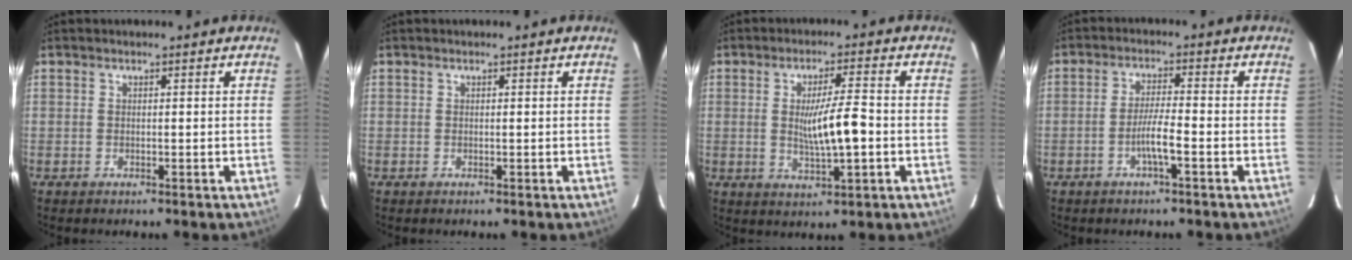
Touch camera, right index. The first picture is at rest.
{"total": 0.0}
{"total": 7.6, "force": [-0.6, 0.6, 7.5], "torque": [-0.133, -0.004, -0.008]}
{"total": 4.3, "force": [-1.7, 0.0, 4.0], "torque": [-0.076, 0.001, -0.033]}